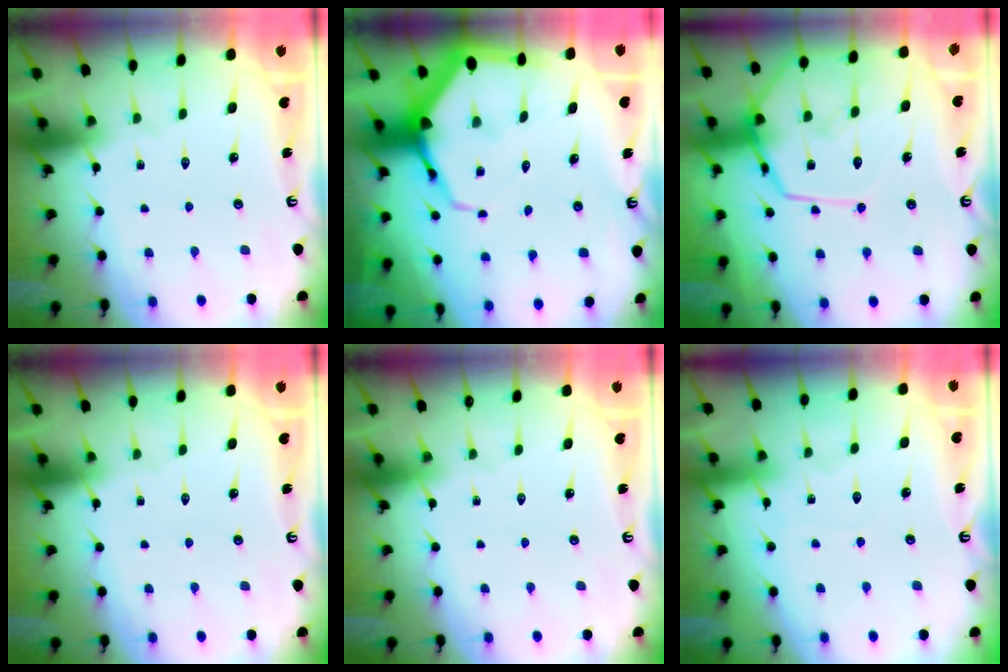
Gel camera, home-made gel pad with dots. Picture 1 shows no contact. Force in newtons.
{"total": 8.8, "press": 8.7, "slide": 0.9}
{"total": 13.7, "press": 13.7, "slide": 1.2}
{"total": 0.0}
{"total": 0.0}
{"total": 4.9, "press": 4.8, "slide": 0.6}